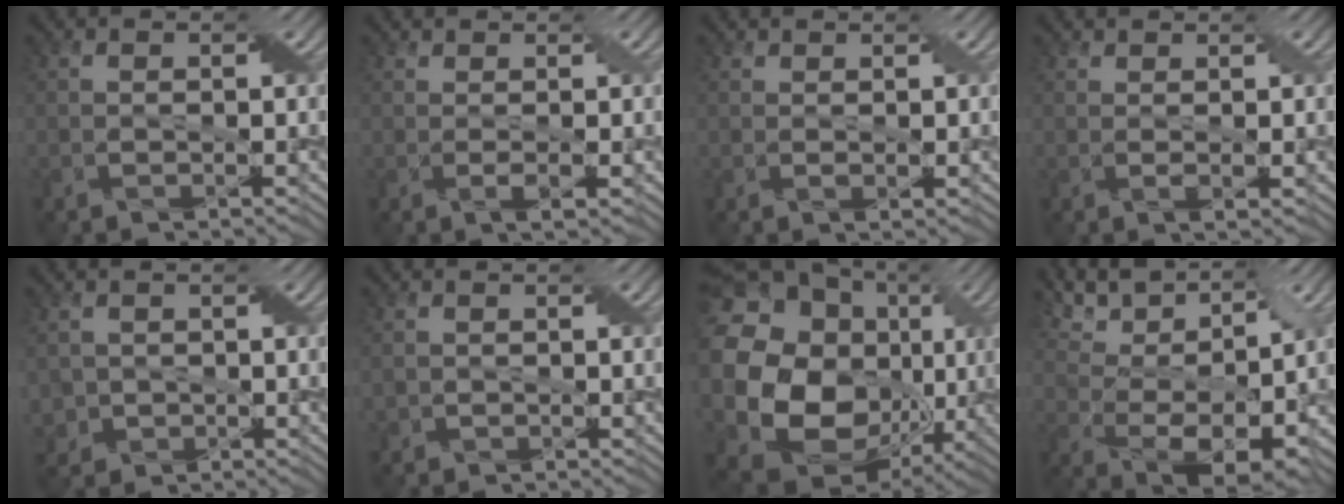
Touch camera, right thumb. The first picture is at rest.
{"total": 1.5, "force": [0.5, 0.1, 1.4], "torque": [-0.027, 0.002, 0.010]}
{"total": 1.0, "force": [0.8, 0.2, 0.7], "torque": [-0.013, 0.001, 0.016]}
{"total": 1.3, "force": [0.8, 0.1, 1.0], "torque": [-0.020, 0.001, 0.018]}
{"total": 2.8, "force": [-0.5, 2.8, 0.4], "torque": [-0.018, -0.002, -0.015]}
{"total": 1.2, "force": [-0.4, 1.1, 0.3], "torque": [-0.007, -0.004, -0.009]}
{"total": 22.4, "force": [2.5, 18.4, 12.5], "torque": [-0.319, -0.016, 0.056]}
{"total": 12.4, "force": [7.4, 5.2, 8.4], "torque": [-0.192, 0.027, 0.127]}